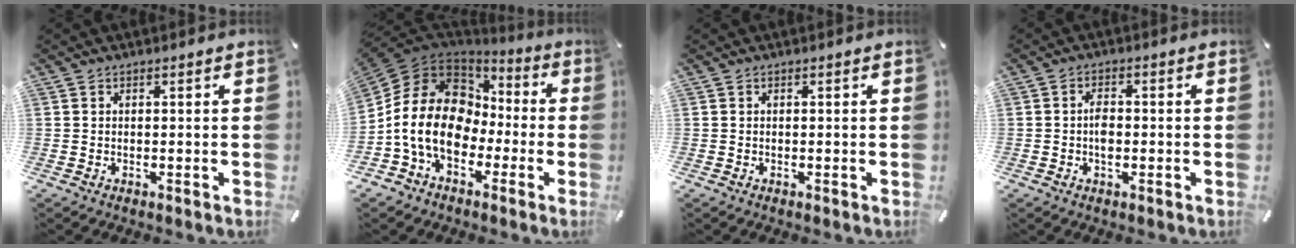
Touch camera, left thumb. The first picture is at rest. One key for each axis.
{"total": 17.6, "fx": -3.2, "fy": 13.8, "fz": 10.4, "tx": -0.233, "ty": 0.018, "tz": -0.059}
{"total": 0.0}
{"total": 3.1, "fx": -0.5, "fy": 1.8, "fz": 2.5, "tx": -0.047, "ty": 0.004, "tz": -0.009}